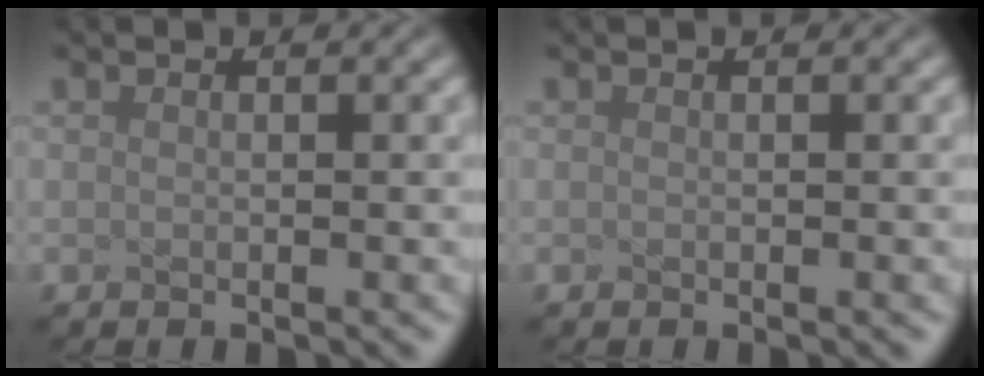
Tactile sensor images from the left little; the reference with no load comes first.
{"total": 0.0}